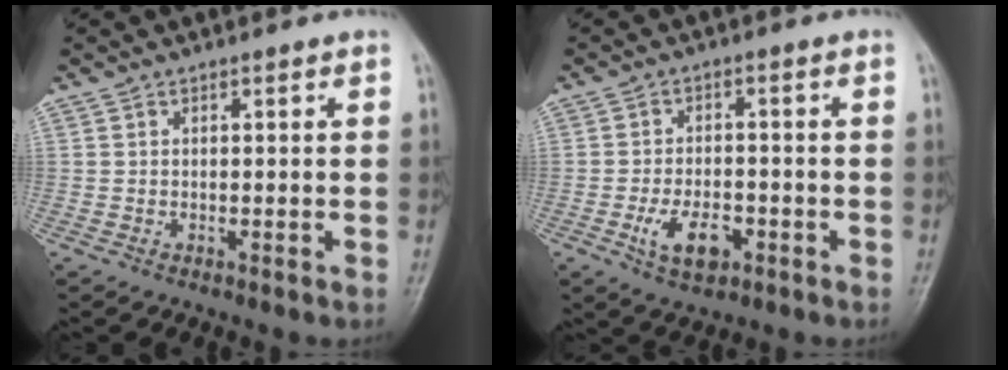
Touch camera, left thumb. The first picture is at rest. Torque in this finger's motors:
{"motor_torque": [-0.22, 0.90, 0.75, 0.44, 0.07]}